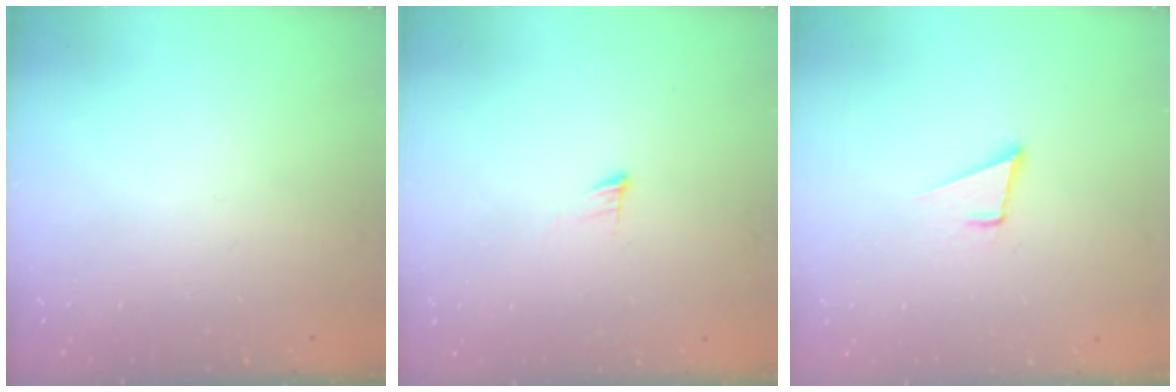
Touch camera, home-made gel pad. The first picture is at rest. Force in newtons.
{"total": 4.0, "press": 4.0, "slide": 0.3}
{"total": 3.4, "press": 2.4, "slide": 2.4}